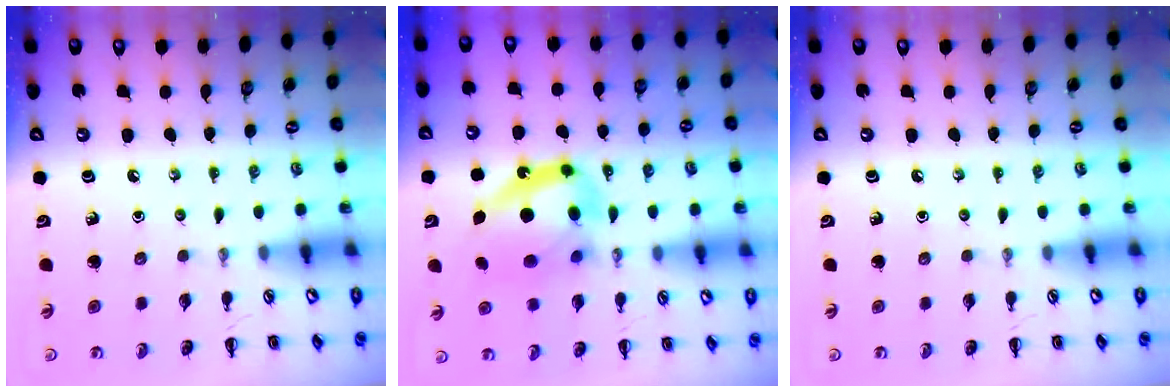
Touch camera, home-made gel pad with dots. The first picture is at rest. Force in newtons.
{"total": 14.3, "press": 13.9, "slide": 3.6}
{"total": 0.0}